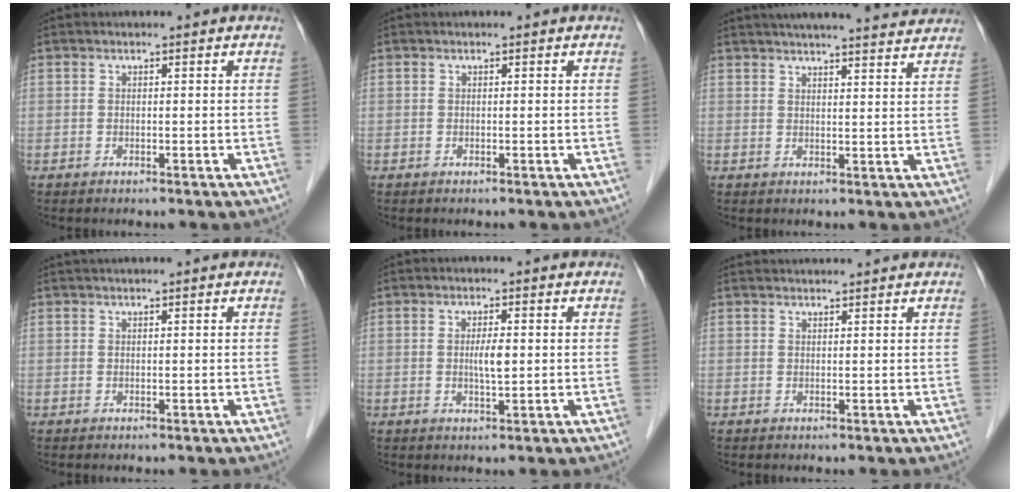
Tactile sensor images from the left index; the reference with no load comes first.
{"total": 0.0}
{"total": 15.9, "force": [14.7, 1.3, 6.1], "torque": [-0.089, 0.021, 0.186]}
{"total": 1.5, "force": [1.3, -0.3, 0.7], "torque": [-0.009, 0.019, 0.029]}
{"total": 2.9, "force": [0.1, 0.5, 2.9], "torque": [-0.054, -0.002, 0.002]}
{"total": 4.5, "force": [4.4, 0.3, 0.7], "torque": [-0.012, 0.034, 0.055]}